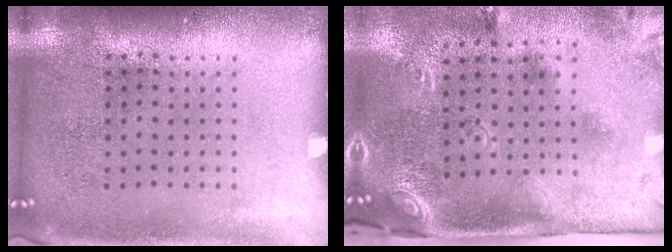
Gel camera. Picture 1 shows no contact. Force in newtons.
{"total": 2.9, "press": 1.9, "slide": 2.2}